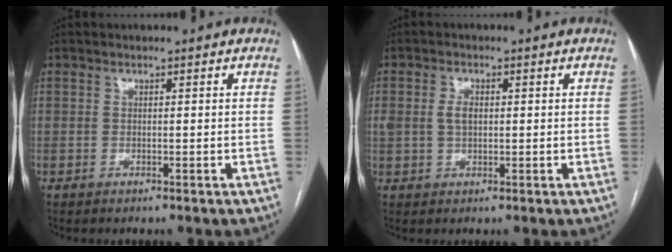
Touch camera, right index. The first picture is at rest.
{"total": 3.1, "force": [0.4, 1.9, 2.4], "torque": [-0.050, 0.009, 0.012]}